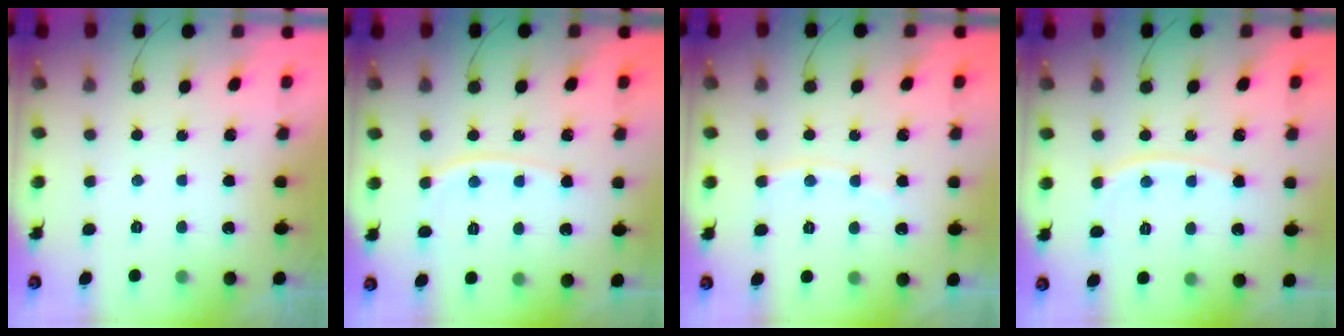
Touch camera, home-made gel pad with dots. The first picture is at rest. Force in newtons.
{"total": 7.8, "press": 7.7, "slide": 1.0}
{"total": 6.5, "press": 6.5, "slide": 0.6}
{"total": 7.8, "press": 7.7, "slide": 1.0}